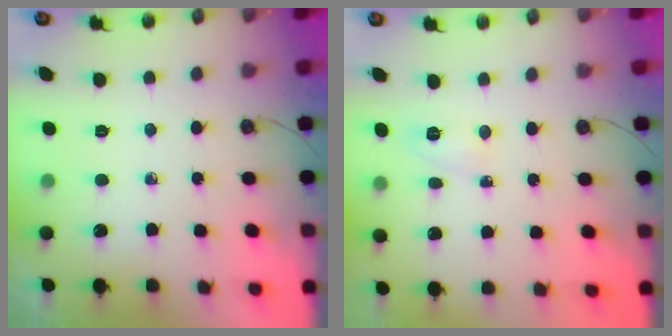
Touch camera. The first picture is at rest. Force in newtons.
{"total": 3.2, "press": 3.0, "slide": 1.0}